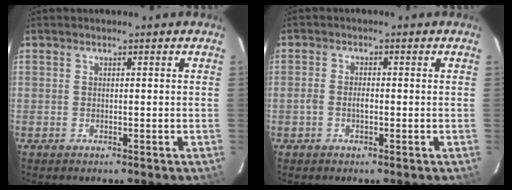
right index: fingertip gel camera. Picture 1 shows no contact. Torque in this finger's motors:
{"motor_torque": [0.38, -0.16, 0.28, 0.06]}